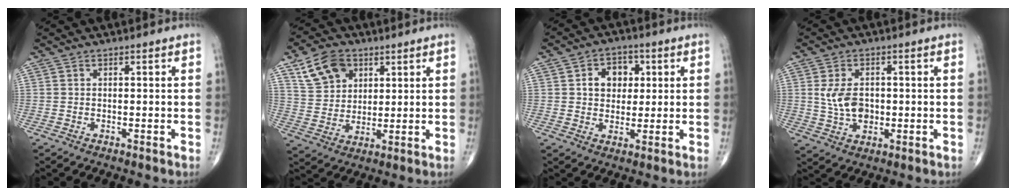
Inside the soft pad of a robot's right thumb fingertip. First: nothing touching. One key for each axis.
{"total": 10.3, "fx": 5.2, "fy": 7.3, "fz": 5.0, "tx": -0.070, "ty": -0.015, "tz": 0.102}
{"total": 7.2, "fx": 1.6, "fy": 5.6, "fz": 4.2, "tx": -0.026, "ty": 0.002, "tz": 0.023}
{"total": 6.9, "fx": 0.4, "fy": 4.6, "fz": 5.1, "tx": -0.086, "ty": 0.000, "tz": 0.014}